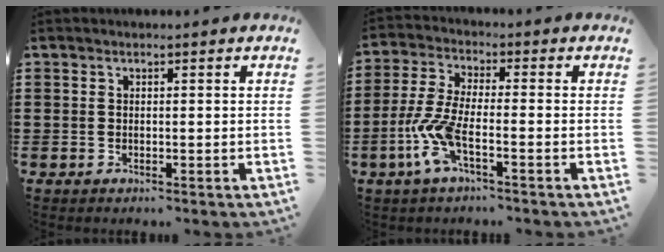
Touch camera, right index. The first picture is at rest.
{"total": 7.3, "force": [-3.3, 2.2, 6.2], "torque": [-0.161, -0.017, -0.069]}